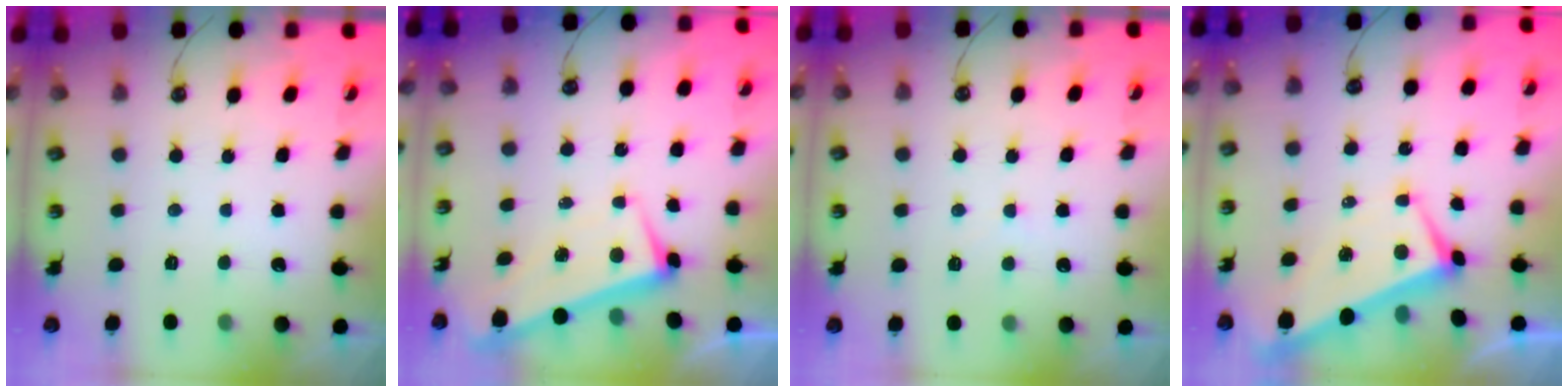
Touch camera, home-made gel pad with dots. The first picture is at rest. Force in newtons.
{"total": 1.6, "press": 0.6, "slide": 1.4}
{"total": 2.0, "press": 2.0, "slide": 0.4}
{"total": 0.9, "press": 0.4, "slide": 0.9}